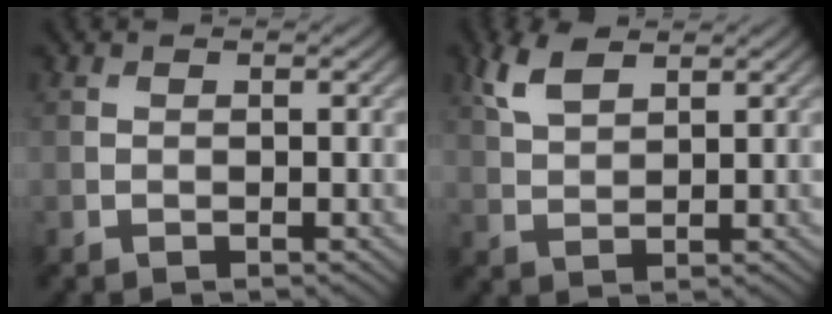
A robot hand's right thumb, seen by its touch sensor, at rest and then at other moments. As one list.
[{"total": 4.7, "force": [2.9, 2.0, 3.1], "torque": [-0.082, 0.008, 0.062]}]